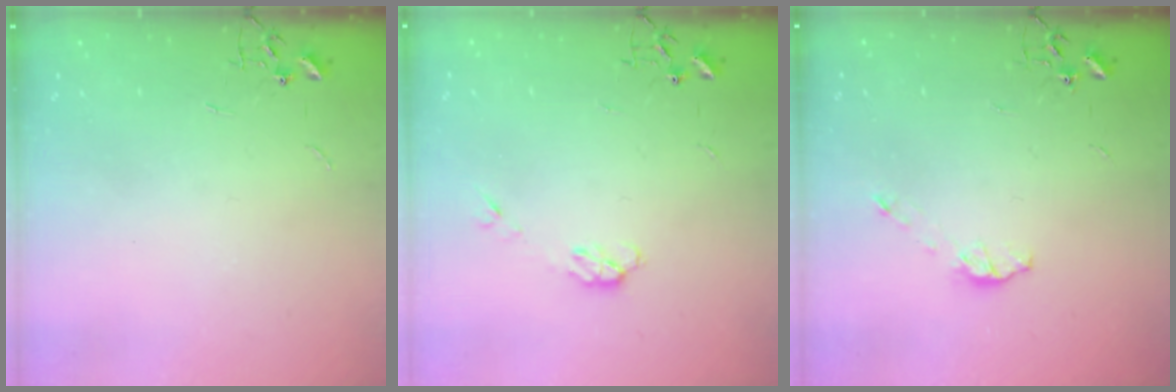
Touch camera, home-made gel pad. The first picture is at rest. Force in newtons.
{"total": 3.7, "press": 3.7, "slide": 0.6}
{"total": 5.1, "press": 5.0, "slide": 0.3}